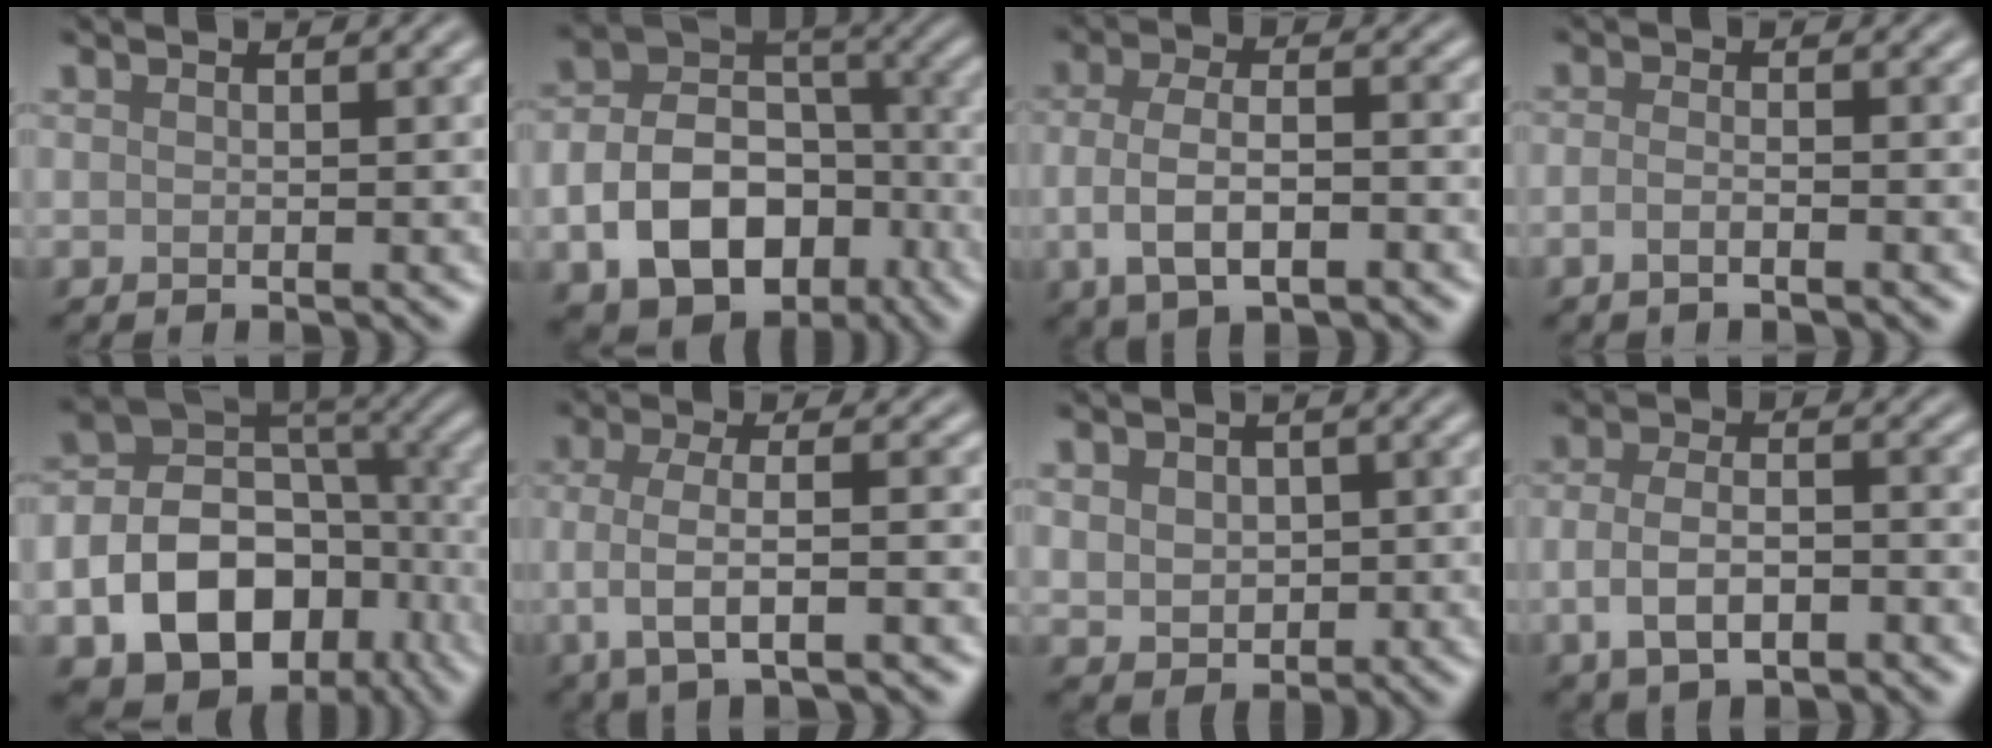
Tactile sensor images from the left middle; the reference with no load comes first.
{"total": 11.1, "force": [-3.9, 7.8, 6.8], "torque": [-0.122, -0.009, -0.065]}
{"total": 5.4, "force": [-1.5, 2.5, 4.6], "torque": [-0.092, -0.006, -0.031]}
{"total": 1.6, "force": [-0.9, 0.5, 1.3], "torque": [-0.018, -0.004, -0.019]}
{"total": 15.8, "force": [-5.3, 12.0, 8.7], "torque": [-0.173, -0.021, -0.080]}
{"total": 4.8, "force": [-1.1, 1.6, 4.4], "torque": [-0.083, -0.003, -0.023]}
{"total": 4.0, "force": [0.5, 3.2, 2.3], "torque": [-0.044, 0.005, 0.006]}
{"total": 4.9, "force": [-1.6, 2.6, 3.8], "torque": [-0.075, -0.002, -0.035]}